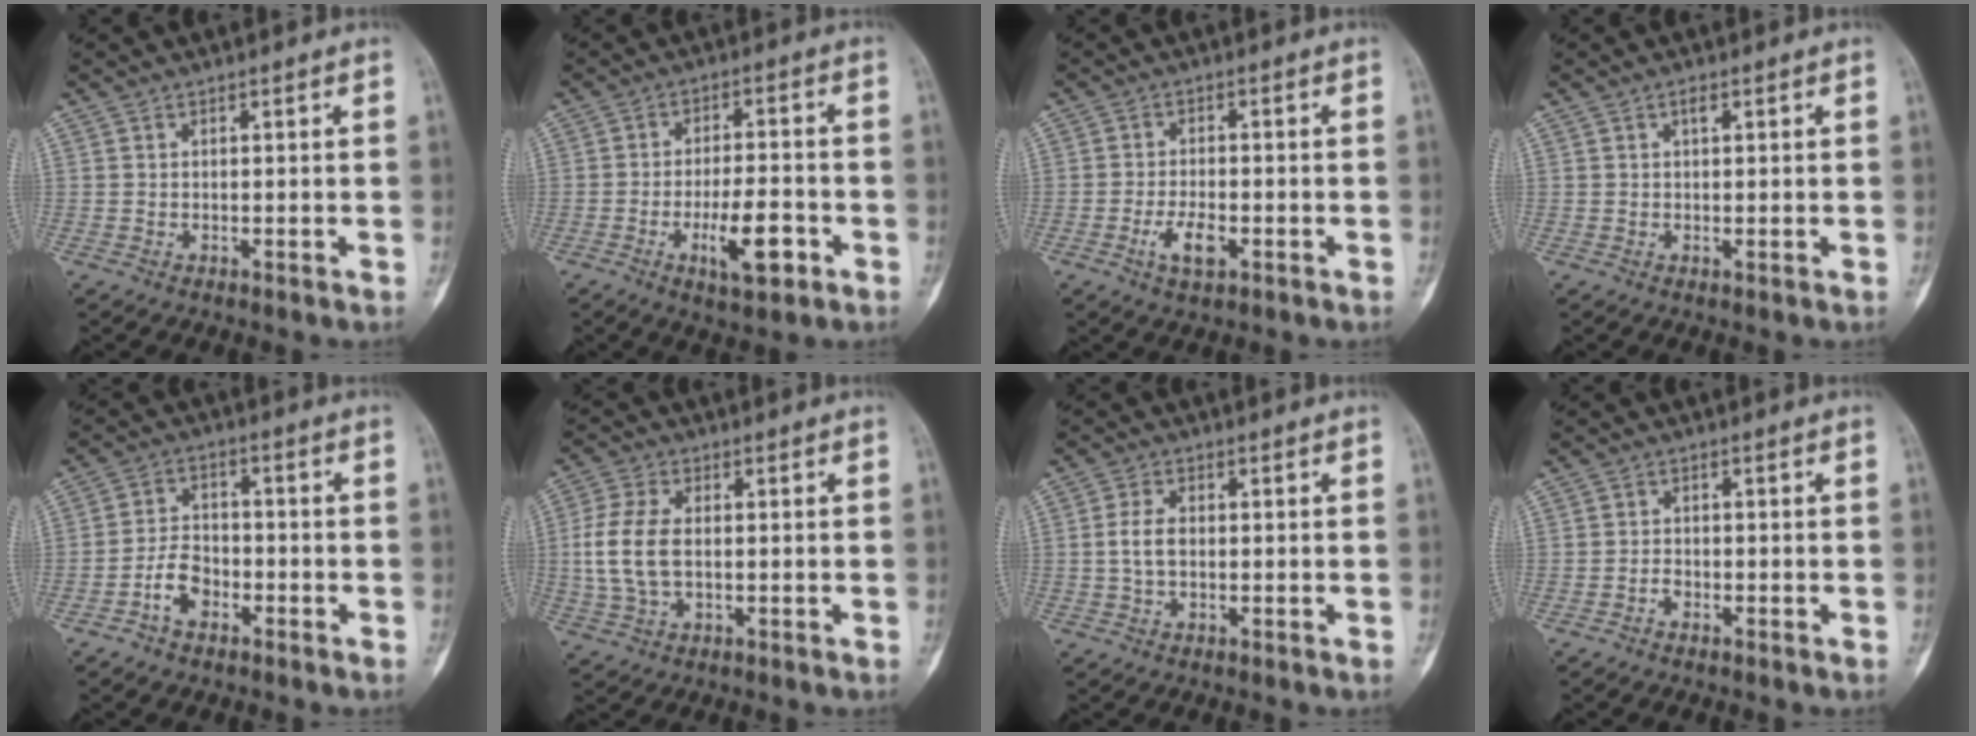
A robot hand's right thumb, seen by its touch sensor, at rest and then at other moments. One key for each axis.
{"total": 9.2, "fx": -3.6, "fy": 3.3, "fz": 7.7, "tx": -0.123, "ty": 0.016, "tz": -0.058}
{"total": 4.9, "fx": -1.9, "fy": 2.2, "fz": 4.0, "tx": -0.074, "ty": 0.005, "tz": -0.032}
{"total": 1.5, "fx": 0.6, "fy": 0.6, "fz": 1.3, "tx": -0.021, "ty": -0.001, "tz": 0.009}
{"total": 6.0, "fx": -3.1, "fy": 3.9, "fz": 3.3, "tx": -0.048, "ty": 0.029, "tz": -0.061}
{"total": 9.3, "fx": 0.0, "fy": 5.4, "fz": 7.6, "tx": -0.170, "ty": 0.008, "tz": -0.001}
{"total": 4.2, "fx": -0.2, "fy": 2.5, "fz": 3.3, "tx": -0.069, "ty": 0.009, "tz": -0.007}
{"total": 1.4, "fx": -0.9, "fy": 0.9, "fz": 0.6, "tx": -0.009, "ty": 0.007, "tz": -0.018}